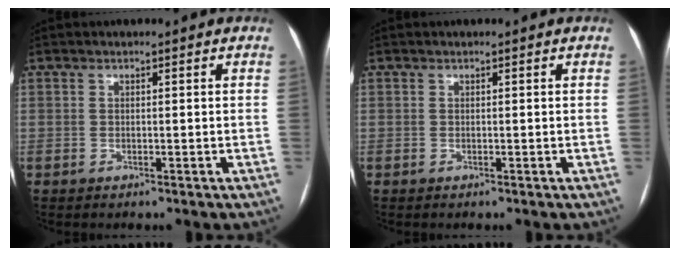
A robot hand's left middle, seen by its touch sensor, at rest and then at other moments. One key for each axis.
{"total": 0.0}